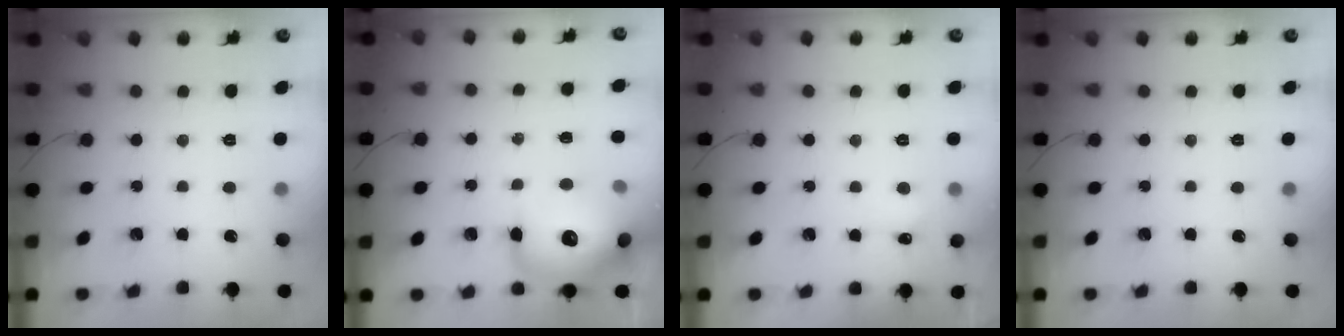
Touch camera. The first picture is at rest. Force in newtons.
{"total": 22.0, "press": 21.8, "slide": 3.3}
{"total": 3.5, "press": 3.3, "slide": 1.0}
{"total": 0.0}